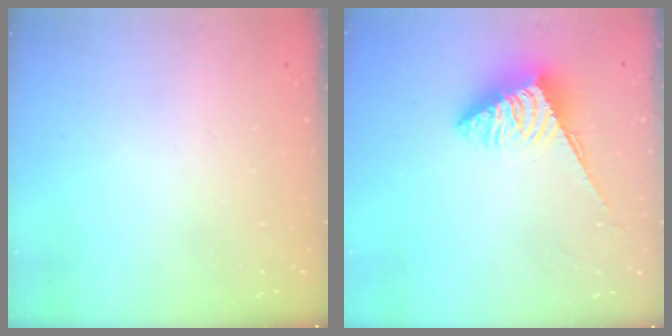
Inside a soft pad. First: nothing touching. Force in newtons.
{"total": 3.9, "press": 3.9, "slide": 0.4}